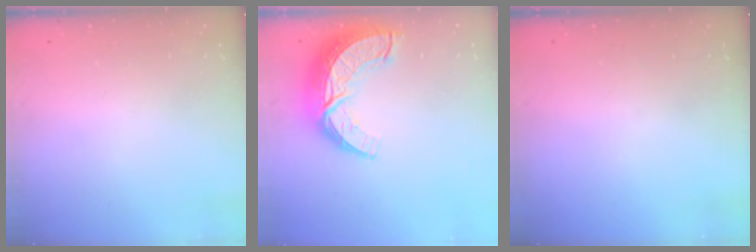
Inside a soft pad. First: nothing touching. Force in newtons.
{"total": 15.1, "press": 15.1, "slide": 1.3}
{"total": 0.0}